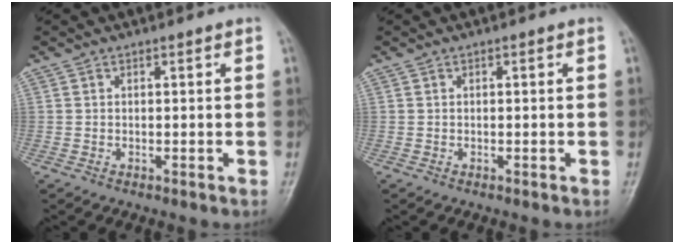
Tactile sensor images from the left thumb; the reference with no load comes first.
{"total": 0.0}